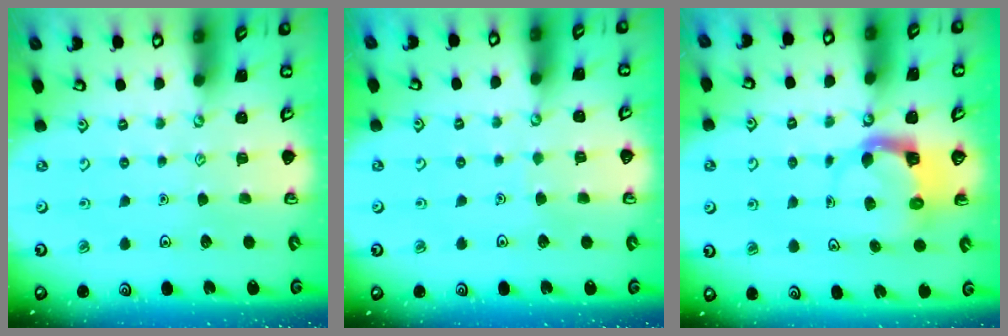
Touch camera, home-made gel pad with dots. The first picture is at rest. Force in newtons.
{"total": 1.4, "press": 1.4, "slide": 0.1}
{"total": 3.8, "press": 3.8, "slide": 0.7}